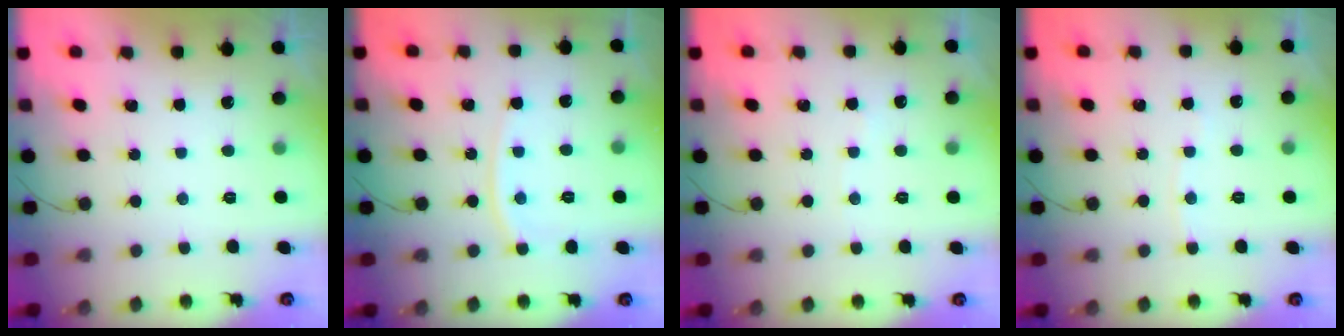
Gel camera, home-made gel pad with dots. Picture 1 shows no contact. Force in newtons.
{"total": 7.3, "press": 7.2, "slide": 0.9}
{"total": 2.4, "press": 2.3, "slide": 0.3}
{"total": 2.2, "press": 2.2, "slide": 0.2}